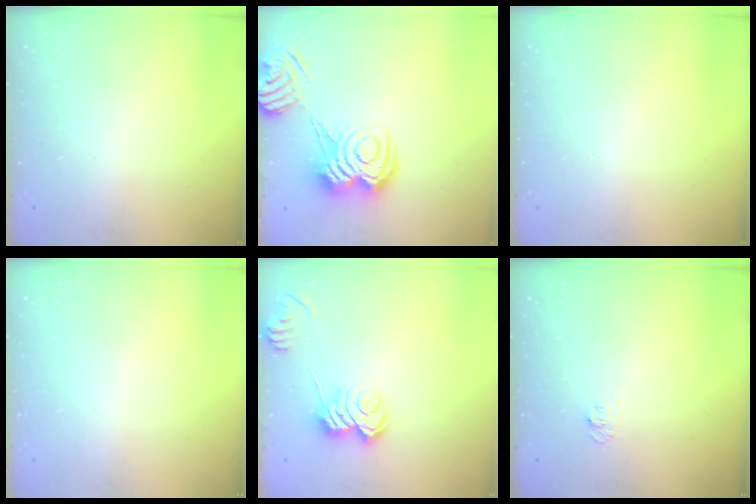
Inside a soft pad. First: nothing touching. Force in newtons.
{"total": 9.6, "press": 9.5, "slide": 1.1}
{"total": 0.0}
{"total": 0.0}
{"total": 8.3, "press": 8.2, "slide": 0.8}
{"total": 4.1, "press": 4.1, "slide": 0.5}